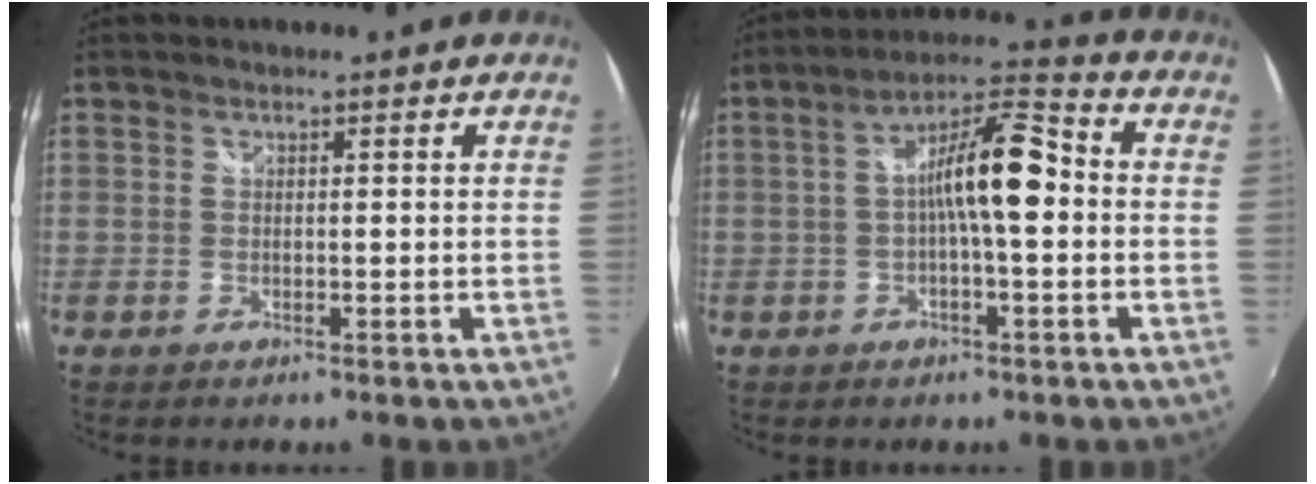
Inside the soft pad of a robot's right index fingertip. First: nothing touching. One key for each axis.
{"total": 10.6, "fx": -0.5, "fy": 2.4, "fz": 10.3, "tx": -0.173, "ty": 0.029, "tz": -0.013}